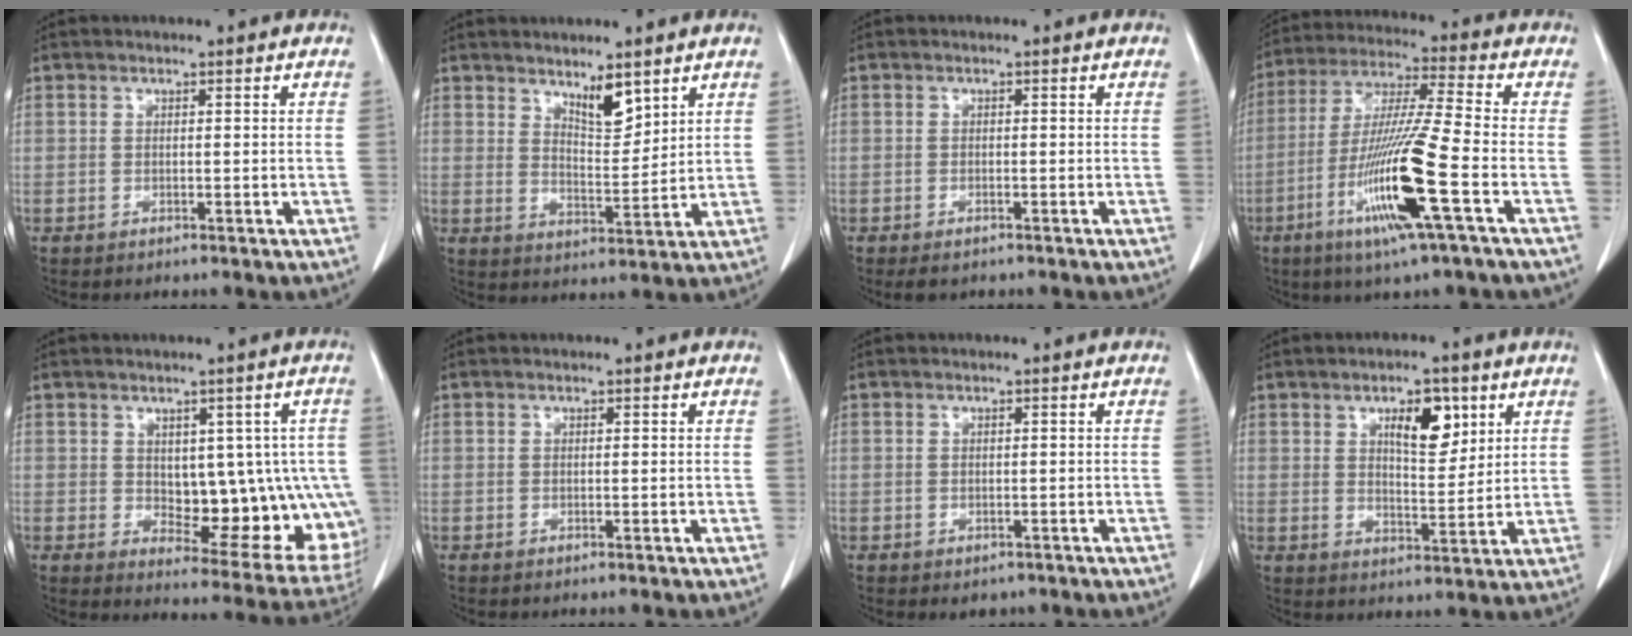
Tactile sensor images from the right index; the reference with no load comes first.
{"total": 5.2, "force": [3.7, 1.4, 3.3], "torque": [-0.061, -0.011, 0.068]}
{"total": 2.1, "force": [-1.6, 0.9, 1.1], "torque": [-0.019, -0.003, -0.017]}
{"total": 15.3, "force": [-5.6, -0.8, 14.2], "torque": [-0.291, -0.023, -0.111]}
{"total": 14.4, "force": [-0.3, 7.2, 12.5], "torque": [-0.130, 0.008, 0.019]}
{"total": 0.0}
{"total": 1.7, "force": [-0.9, 1.4, 0.5], "torque": [-0.005, 0.002, -0.005]}
{"total": 7.4, "force": [3.5, 2.8, 5.9], "torque": [-0.093, 0.001, 0.057]}